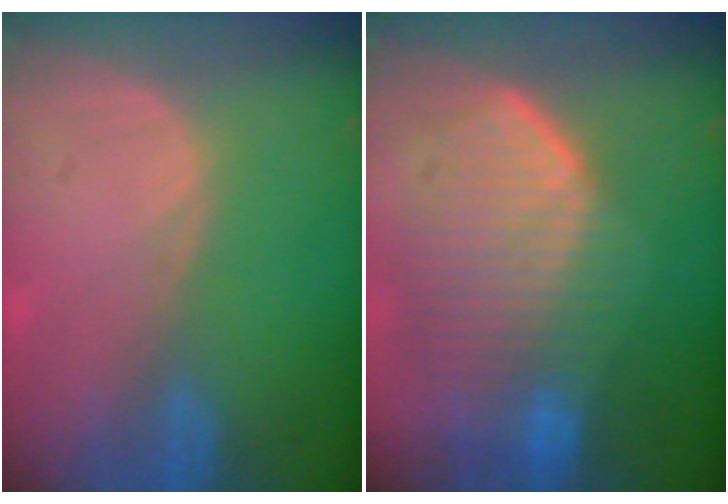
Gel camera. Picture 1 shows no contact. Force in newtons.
{"total": 10.9, "press": 9.5, "slide": 5.3}